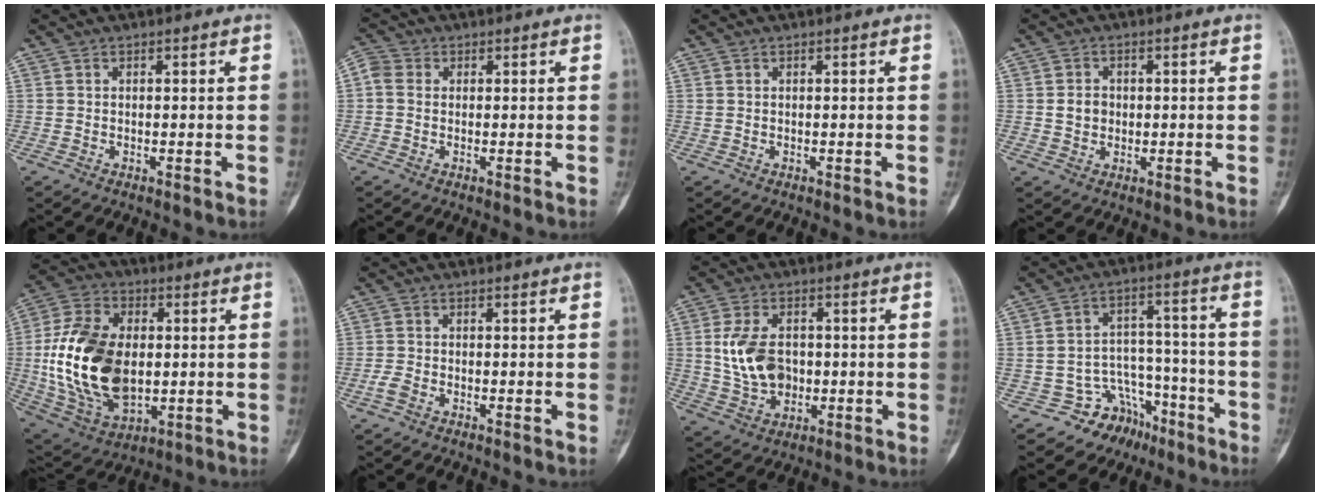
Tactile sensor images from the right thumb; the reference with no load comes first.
{"total": 3.2, "force": [0.3, 2.7, 1.6], "torque": [-0.033, 0.011, 0.000]}
{"total": 0.0}
{"total": 3.2, "force": [0.1, 2.7, 1.6], "torque": [-0.011, 0.005, 0.003]}
{"total": 22.4, "force": [-0.2, 14.1, 17.3], "torque": [-0.326, -0.003, 0.012]}
{"total": 1.8, "force": [-1.1, 0.9, 1.1], "torque": [-0.030, 0.000, -0.024]}
{"total": 10.3, "force": [0.4, 7.3, 7.3], "torque": [-0.122, 0.001, 0.016]}
{"total": 9.9, "force": [-6.7, 7.2, 1.2], "torque": [0.030, 0.100, -0.102]}